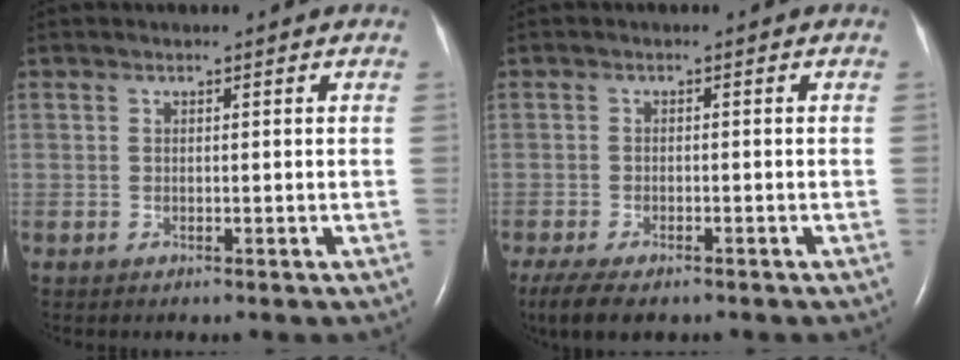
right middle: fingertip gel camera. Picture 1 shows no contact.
{"total": 6.4, "force": [-4.6, 2.1, 3.9], "torque": [-0.070, -0.018, -0.071]}